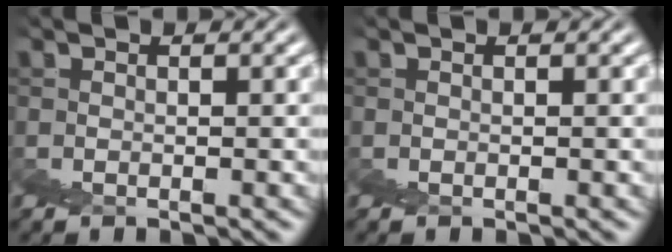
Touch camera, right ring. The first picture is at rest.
{"total": 0.0}